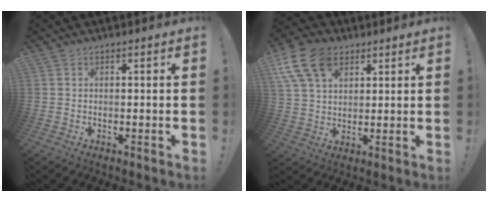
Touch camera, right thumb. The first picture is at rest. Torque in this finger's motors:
{"motor_torque": [0.74, 1.68, 0.09, 0.15, 0.08]}